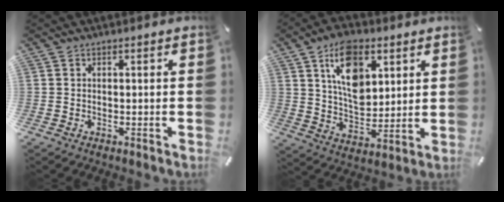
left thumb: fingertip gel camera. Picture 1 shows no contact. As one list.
[{"total": 14.0, "force": [6.0, 8.8, 9.1], "torque": [-0.153, -0.006, 0.111]}]